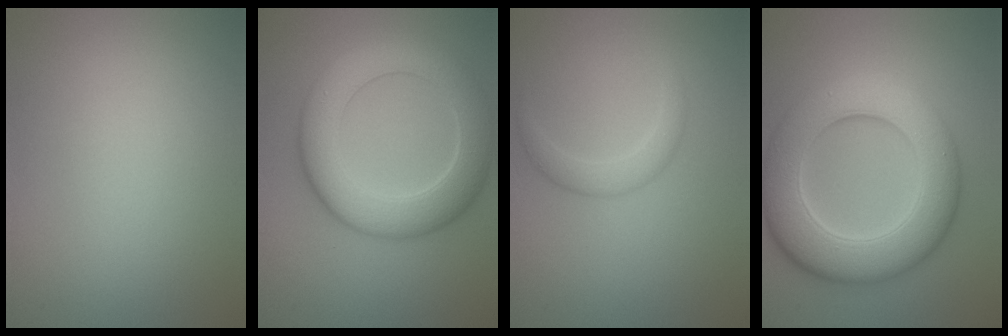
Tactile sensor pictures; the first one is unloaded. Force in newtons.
{"total": 7.6, "press": 7.6, "slide": 0.4}
{"total": 1.9, "press": 1.9, "slide": 0.2}
{"total": 9.7, "press": 9.7, "slide": 0.2}